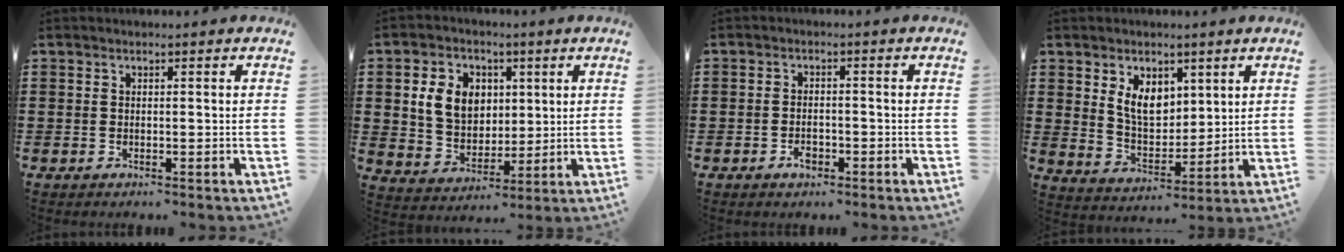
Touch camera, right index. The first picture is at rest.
{"total": 8.2, "force": [2.3, 6.6, 4.3], "torque": [-0.099, 0.016, 0.037]}
{"total": 2.4, "force": [-1.2, 1.4, 1.6], "torque": [-0.030, 0.001, -0.023]}
{"total": 6.7, "force": [3.2, 4.4, 3.9], "torque": [-0.083, 0.007, 0.058]}